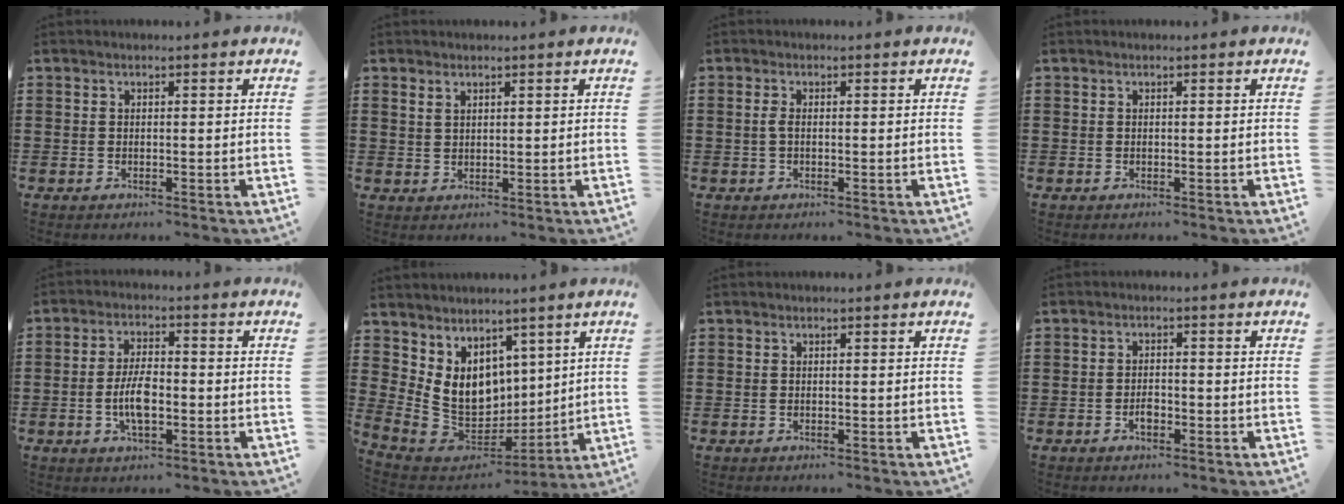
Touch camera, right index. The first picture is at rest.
{"total": 1.2, "force": [1.0, 0.6, 0.4], "torque": [-0.010, 0.001, 0.020]}
{"total": 1.4, "force": [-0.3, 0.3, 1.3], "torque": [-0.039, -0.008, -0.011]}
{"total": 0.0}
{"total": 5.8, "force": [-1.2, 2.3, 5.2], "torque": [-0.113, 0.000, -0.026]}
{"total": 9.6, "force": [3.5, 7.9, 4.2], "torque": [-0.115, -0.034, 0.076]}
{"total": 0.0}
{"total": 1.9, "force": [-0.9, 0.8, 1.4], "torque": [-0.029, 0.000, -0.017]}